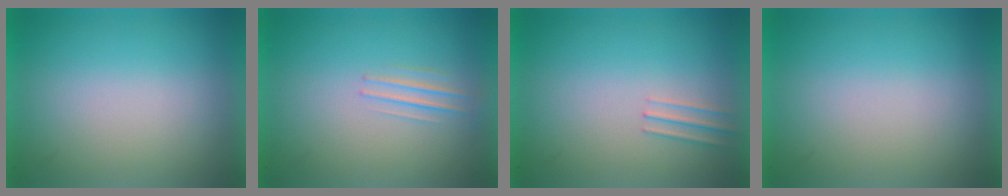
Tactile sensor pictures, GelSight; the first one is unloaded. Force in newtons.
{"total": 1.3}
{"total": 1.0}
{"total": 1.5}